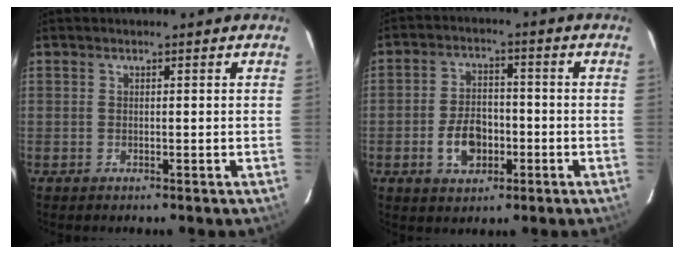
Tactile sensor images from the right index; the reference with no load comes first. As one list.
[{"total": 7.7, "force": [-2.7, 5.0, 5.2], "torque": [-0.102, 0.014, -0.039]}]